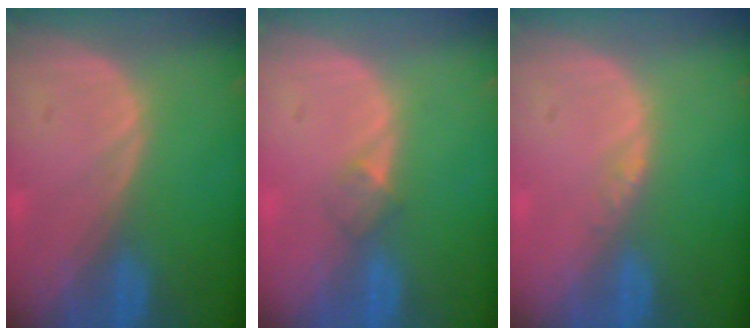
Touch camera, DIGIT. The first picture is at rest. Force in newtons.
{"total": 2.0, "press": 1.6, "slide": 1.1}
{"total": 0.8, "press": 0.8, "slide": 0.1}